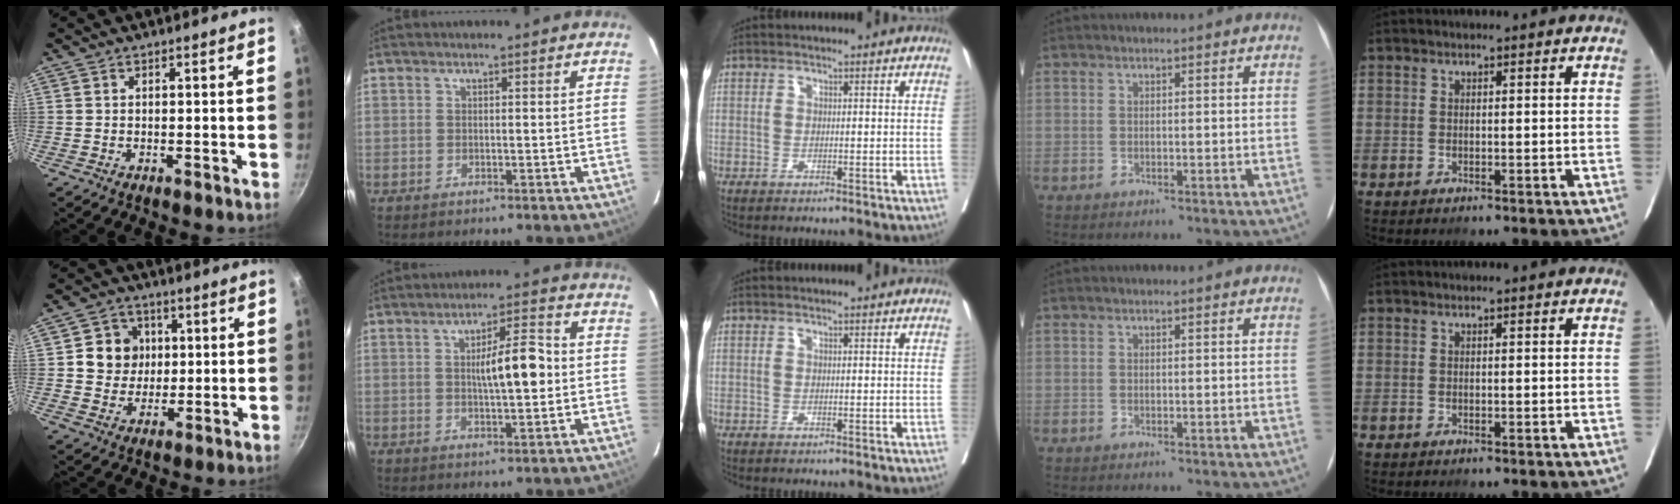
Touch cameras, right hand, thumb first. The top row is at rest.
{"thumb": {"total": 8.6, "force": [1.2, 7.9, 3.2], "torque": [-0.012, 0.003, 0.020]}, "index": {"total": 7.6, "force": [0.1, 1.5, 7.5], "torque": [-0.121, 0.012, 0.003]}}